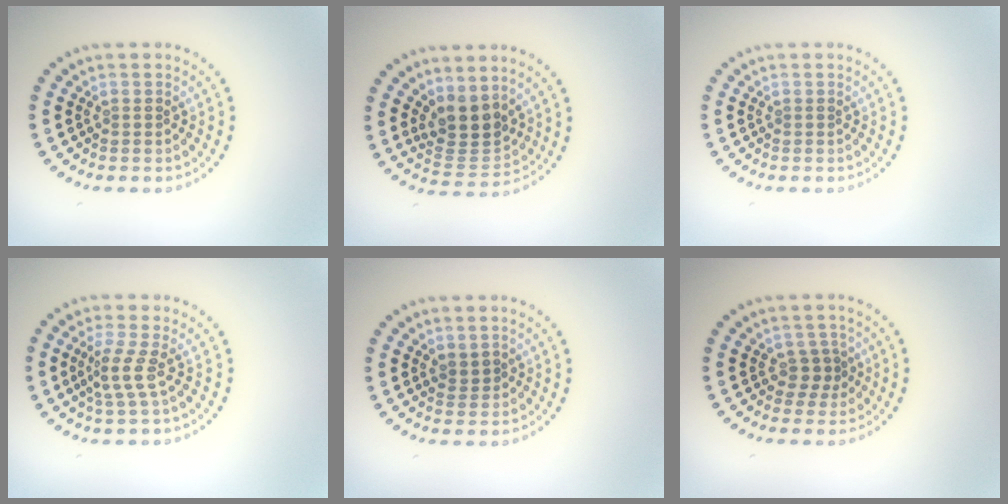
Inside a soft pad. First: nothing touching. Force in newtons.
{"total": 3.9, "press": 3.3, "slide": 2.1}
{"total": 0.0}
{"total": 2.3, "press": 1.5, "slide": 1.7}
{"total": 0.8, "press": 0.6, "slide": 0.6}
{"total": 1.5, "press": 1.2, "slide": 0.9}